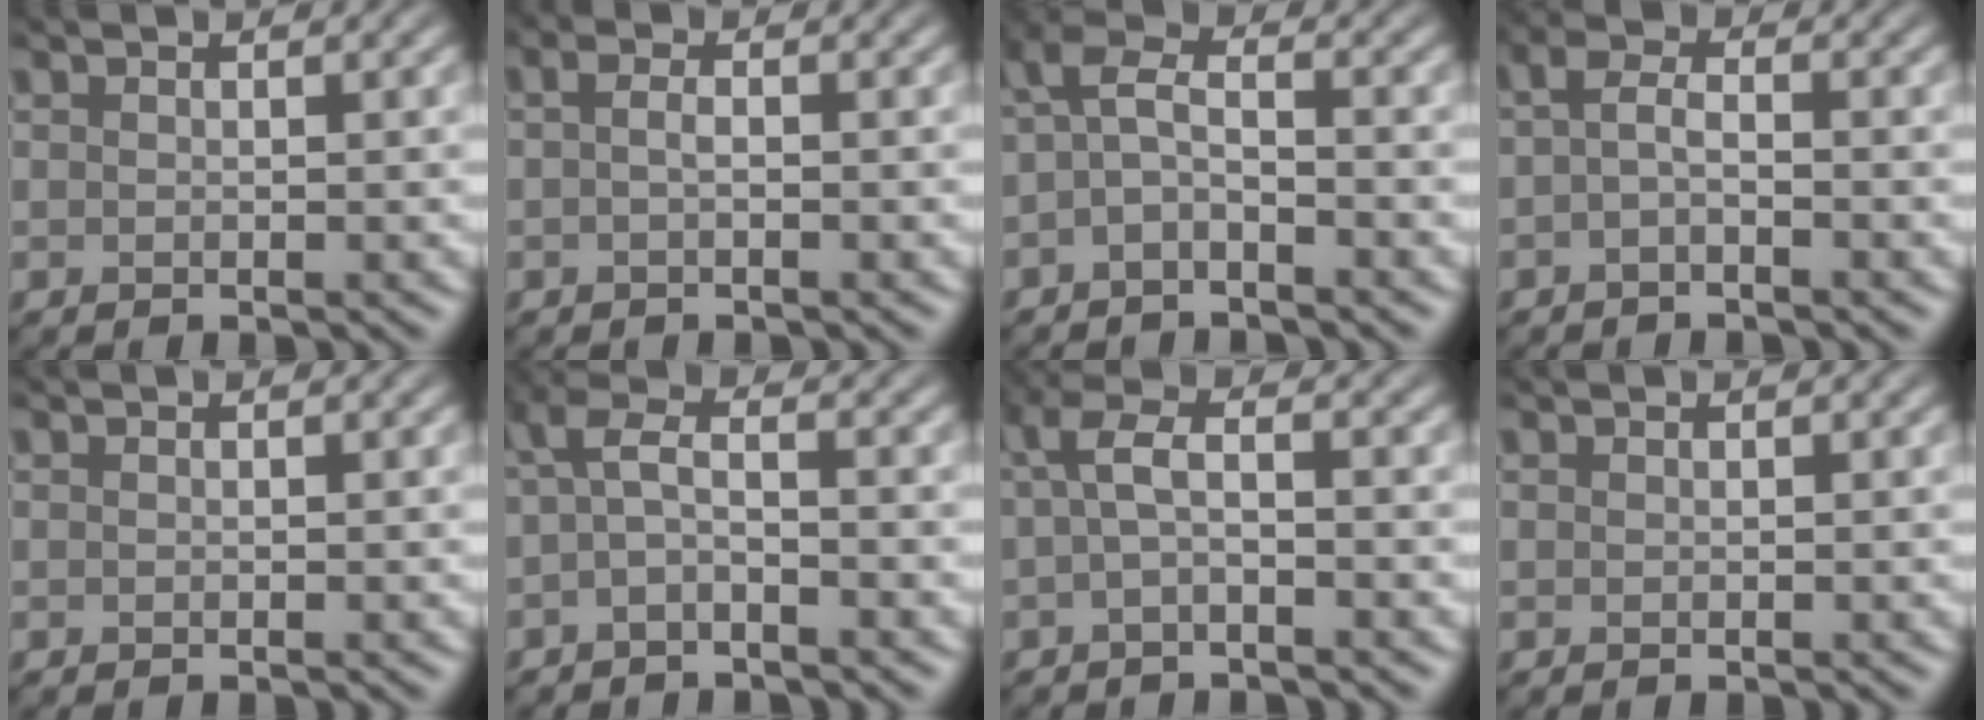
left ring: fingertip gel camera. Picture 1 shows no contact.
{"total": 1.2, "force": [-0.2, 0.3, 1.1], "torque": [-0.022, 0.000, -0.005]}
{"total": 3.0, "force": [-1.0, 1.2, 2.6], "torque": [-0.056, 0.014, -0.031]}
{"total": 1.9, "force": [-0.6, 0.7, 1.7], "torque": [-0.036, 0.000, -0.017]}
{"total": 0.0}
{"total": 2.8, "force": [-0.6, 0.9, 2.6], "torque": [-0.056, 0.011, -0.021]}
{"total": 3.0, "force": [0.0, 0.8, 2.9], "torque": [-0.060, 0.009, -0.005]}
{"total": 0.0}